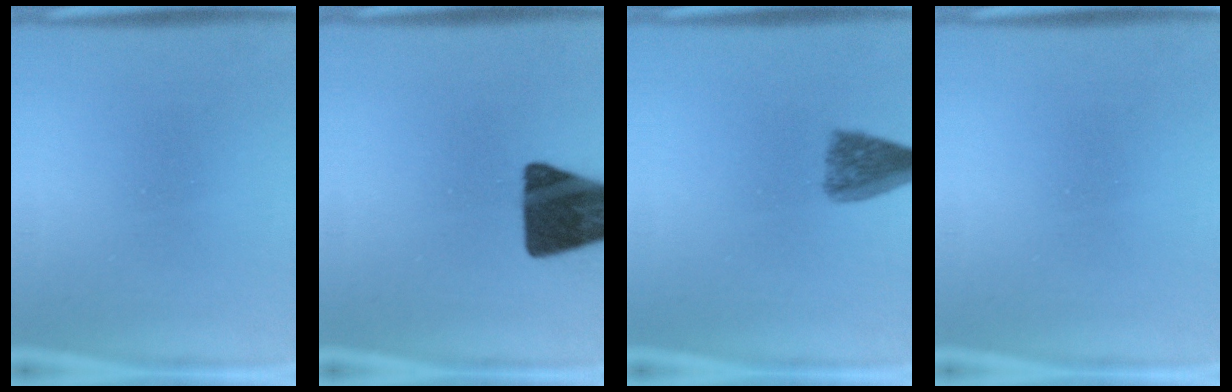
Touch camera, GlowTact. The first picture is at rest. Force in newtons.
{"total": 17.5}
{"total": 5.6}
{"total": 0.0}